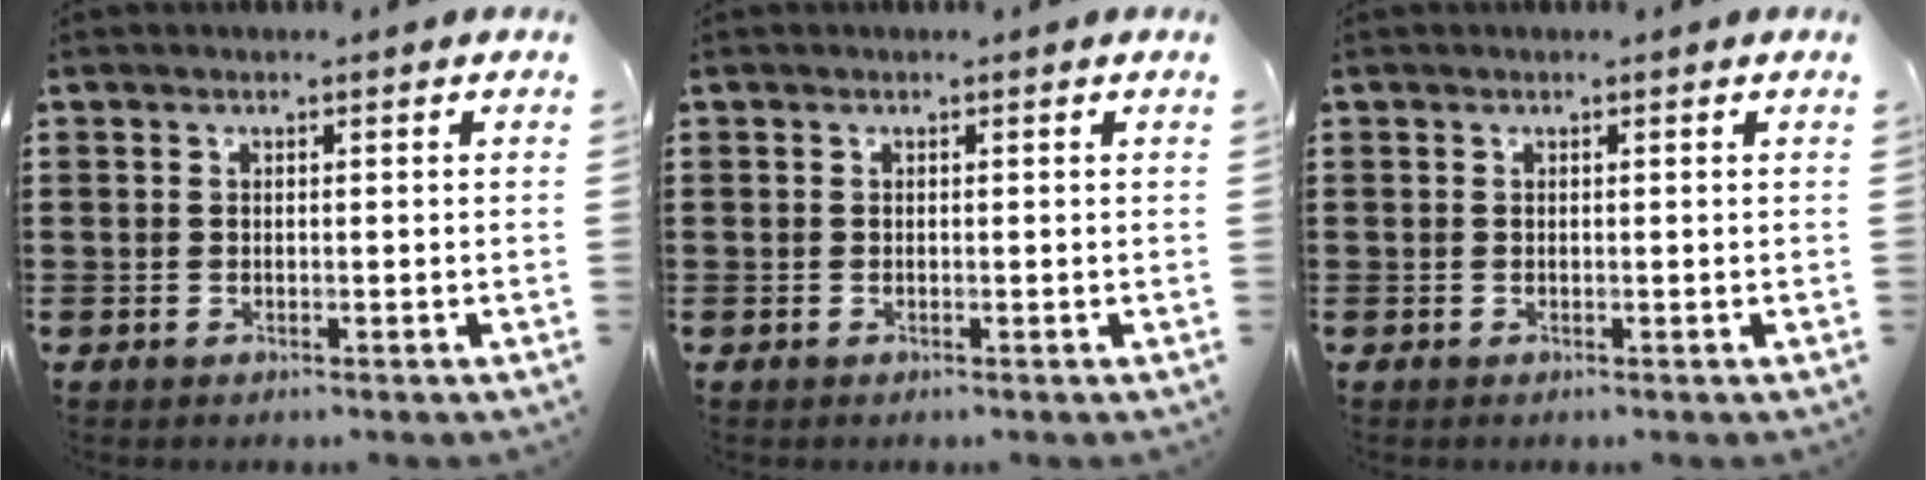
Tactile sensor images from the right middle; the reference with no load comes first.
{"total": 0.0}
{"total": 0.0}